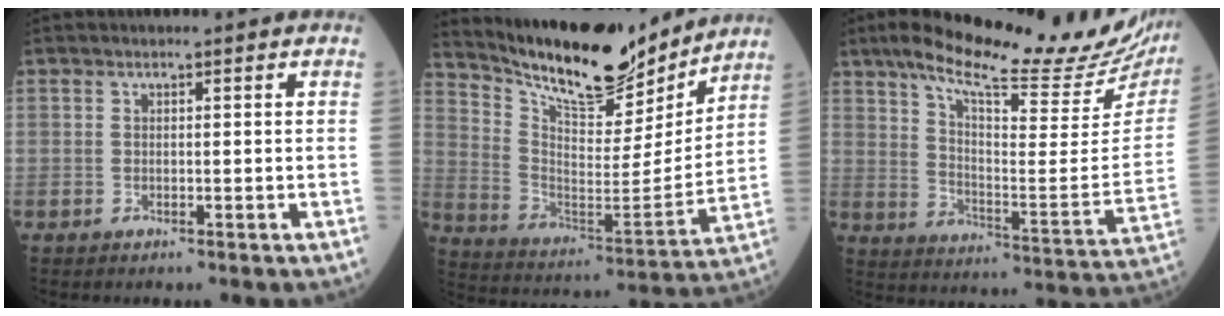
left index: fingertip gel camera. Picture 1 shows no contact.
{"total": 17.8, "force": [16.0, 4.0, 6.7], "torque": [-0.130, -0.024, 0.264]}
{"total": 26.6, "force": [22.0, 4.1, 14.4], "torque": [-0.229, -0.044, 0.293]}